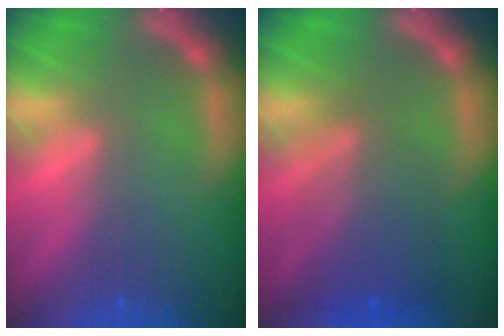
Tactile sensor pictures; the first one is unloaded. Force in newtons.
{"total": 5.5}